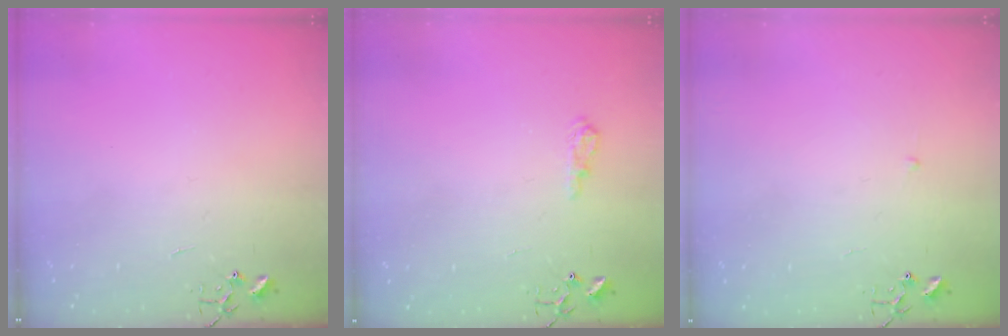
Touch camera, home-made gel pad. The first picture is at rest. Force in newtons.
{"total": 8.1, "press": 8.1, "slide": 1.0}
{"total": 2.3, "press": 2.3, "slide": 0.3}